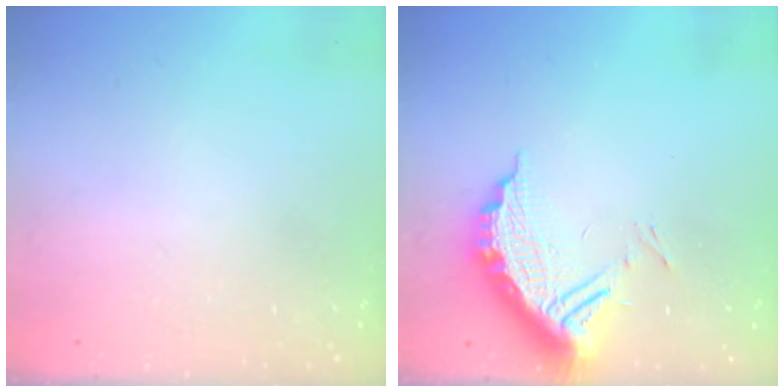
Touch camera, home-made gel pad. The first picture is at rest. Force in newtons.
{"total": 11.0, "press": 11.0, "slide": 1.0}